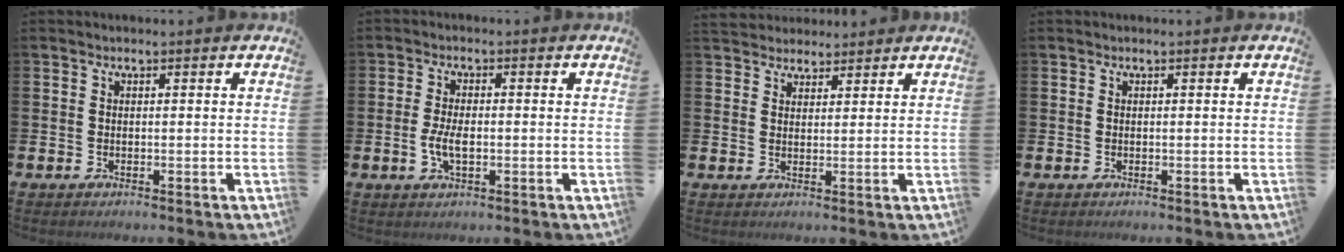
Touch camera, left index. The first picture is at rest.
{"total": 3.5, "force": [-0.6, 1.6, 3.0], "torque": [-0.057, -0.001, -0.014]}
{"total": 3.3, "force": [3.1, 1.3, -0.2], "torque": [0.001, -0.010, 0.056]}
{"total": 0.0}